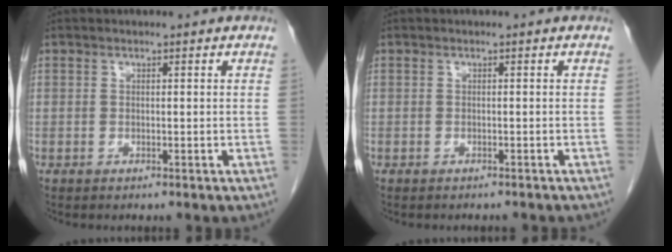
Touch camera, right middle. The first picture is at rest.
{"total": 3.5, "force": [-3.2, 0.8, 1.1], "torque": [-0.017, -0.004, -0.036]}